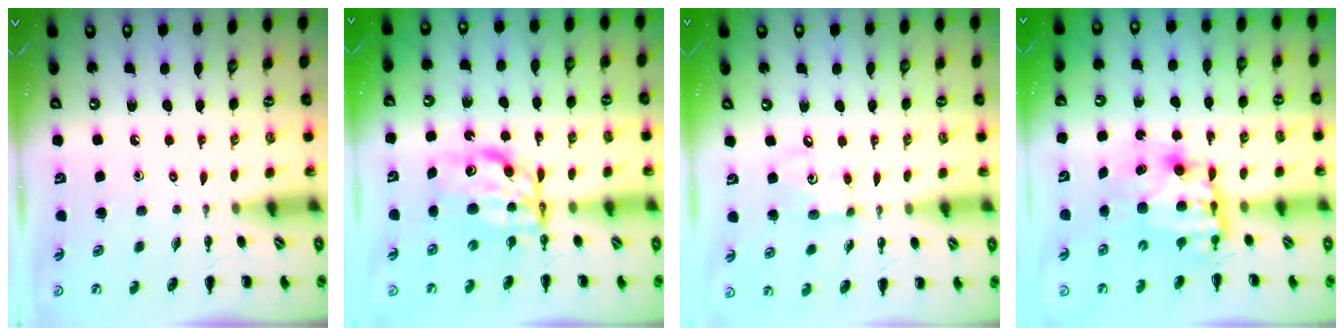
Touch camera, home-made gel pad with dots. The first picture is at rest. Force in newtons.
{"total": 7.9, "press": 7.7, "slide": 1.6}
{"total": 4.9, "press": 4.8, "slide": 0.9}
{"total": 7.7, "press": 7.5, "slide": 1.9}